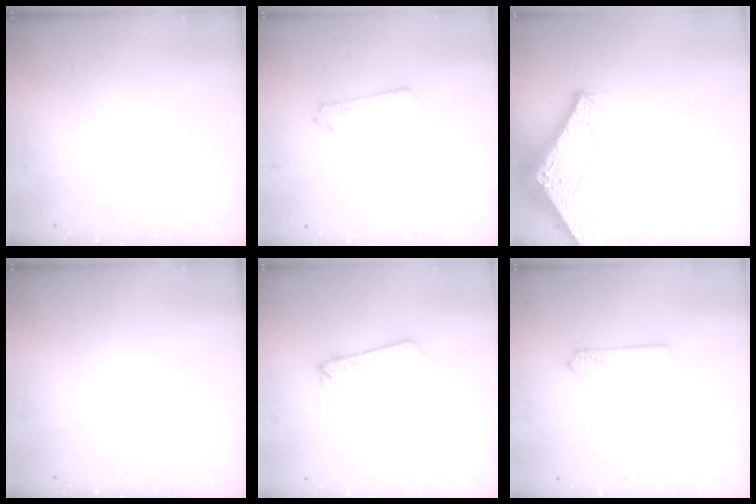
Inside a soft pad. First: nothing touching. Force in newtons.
{"total": 2.5, "press": 2.5, "slide": 0.2}
{"total": 2.9, "press": 2.9, "slide": 0.1}
{"total": 0.0}
{"total": 2.0, "press": 2.0, "slide": 0.2}
{"total": 2.7, "press": 2.7, "slide": 0.2}